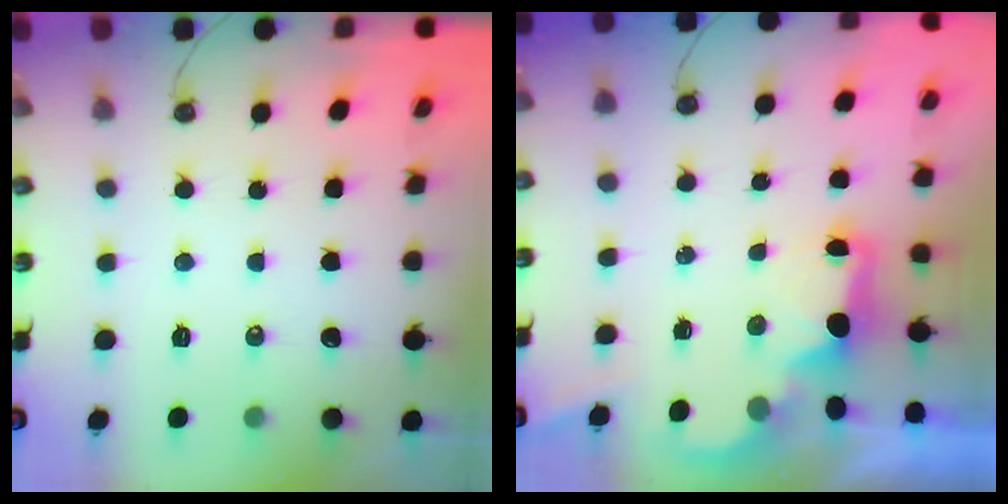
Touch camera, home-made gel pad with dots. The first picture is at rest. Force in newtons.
{"total": 2.1, "press": 2.0, "slide": 0.8}